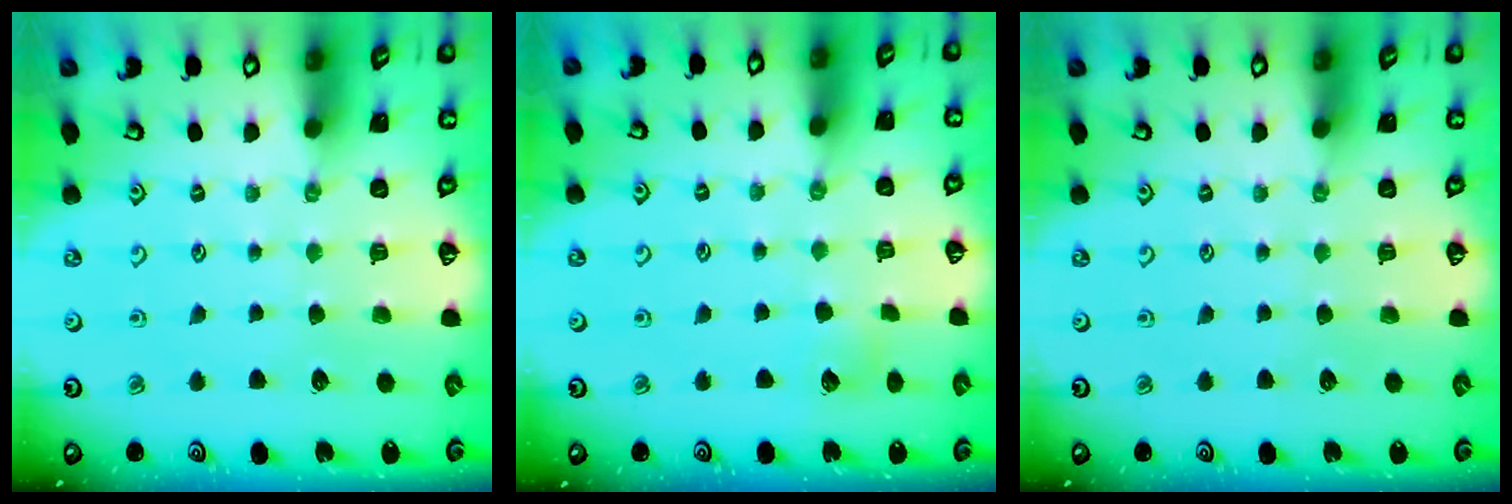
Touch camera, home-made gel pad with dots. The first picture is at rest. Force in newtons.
{"total": 4.4, "press": 4.3, "slide": 0.6}
{"total": 0.0}